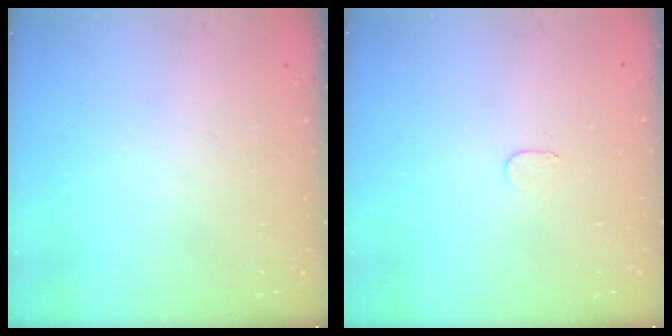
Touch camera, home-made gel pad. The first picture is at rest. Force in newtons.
{"total": 3.0, "press": 3.0, "slide": 0.3}